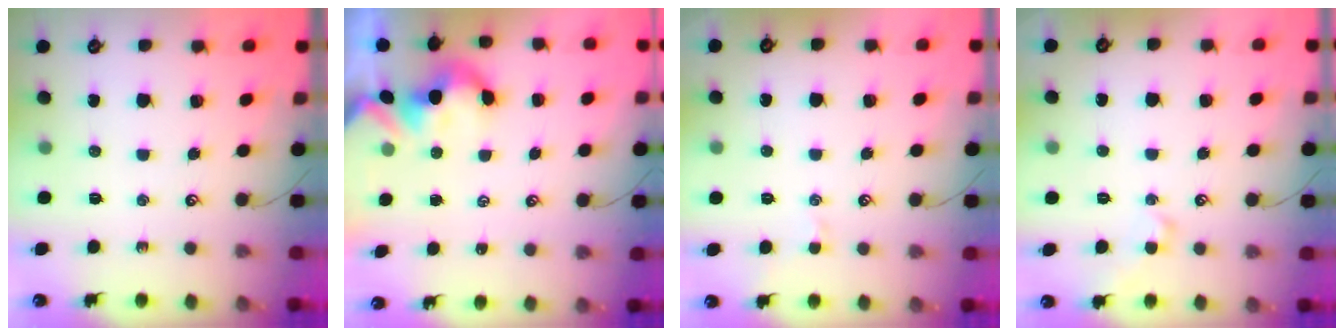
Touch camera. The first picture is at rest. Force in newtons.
{"total": 2.2, "press": 2.2, "slide": 0.1}
{"total": 1.0, "press": 0.8, "slide": 0.4}
{"total": 1.3, "press": 1.0, "slide": 0.8}